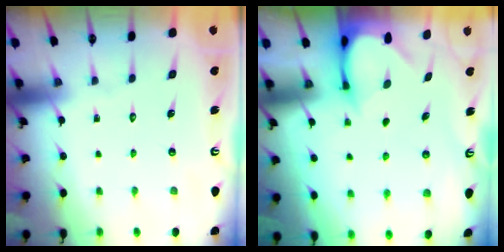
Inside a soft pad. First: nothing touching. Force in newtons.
{"total": 3.4, "press": 3.4, "slide": 0.3}